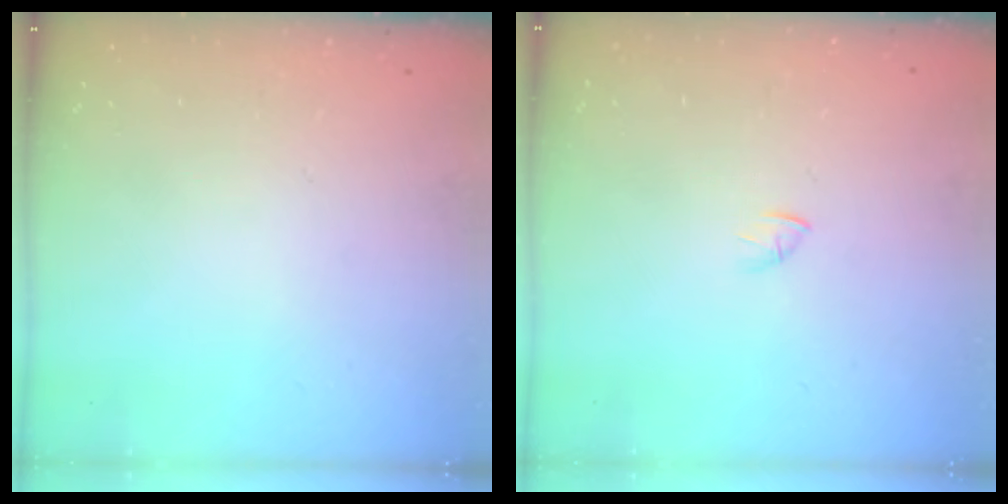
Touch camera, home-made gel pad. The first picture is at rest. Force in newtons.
{"total": 1.2, "press": 1.1, "slide": 0.3}